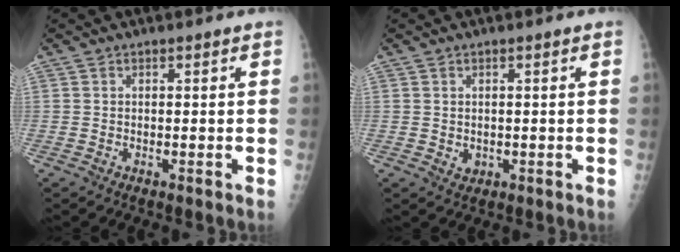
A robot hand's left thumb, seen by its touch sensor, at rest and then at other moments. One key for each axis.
{"total": 1.6, "fx": 0.0, "fy": 1.4, "fz": 0.8, "tx": -0.009, "ty": -0.001, "tz": 0.007}